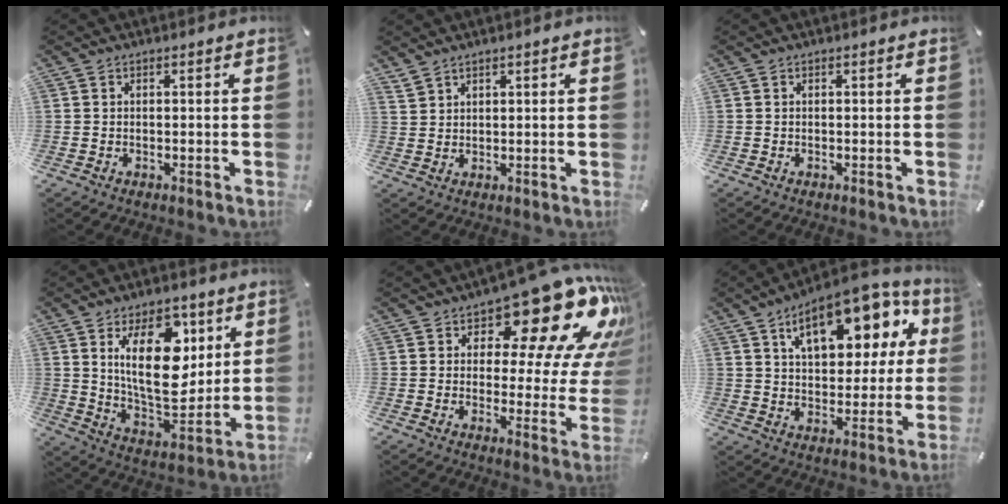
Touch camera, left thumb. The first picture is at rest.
{"total": 2.2, "force": [1.9, 1.0, 0.4], "torque": [-0.010, -0.004, 0.038]}
{"total": 0.0}
{"total": 20.3, "force": [7.1, 10.7, 15.7], "torque": [-0.274, -0.028, 0.116]}
{"total": 20.1, "force": [12.8, 8.0, 13.1], "torque": [-0.177, -0.098, 0.208]}
{"total": 18.6, "force": [9.3, 9.8, 12.8], "torque": [-0.188, -0.039, 0.154]}